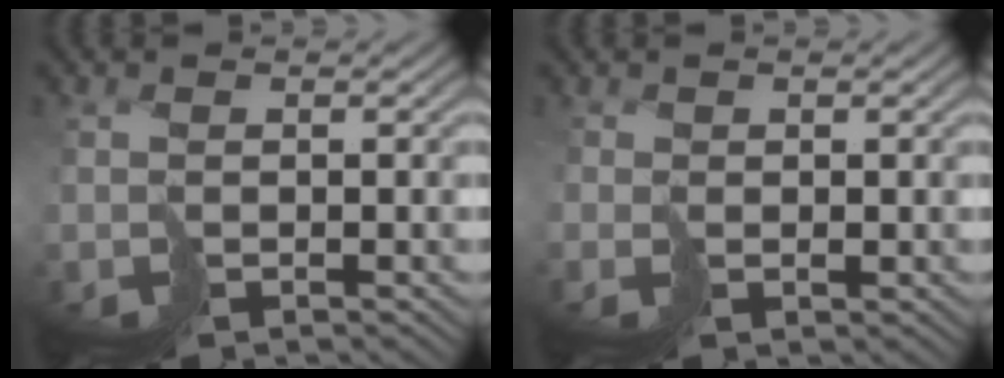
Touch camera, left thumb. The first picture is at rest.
{"total": 1.1, "force": [0.6, 0.1, -0.9], "torque": [0.023, 0.000, 0.013]}